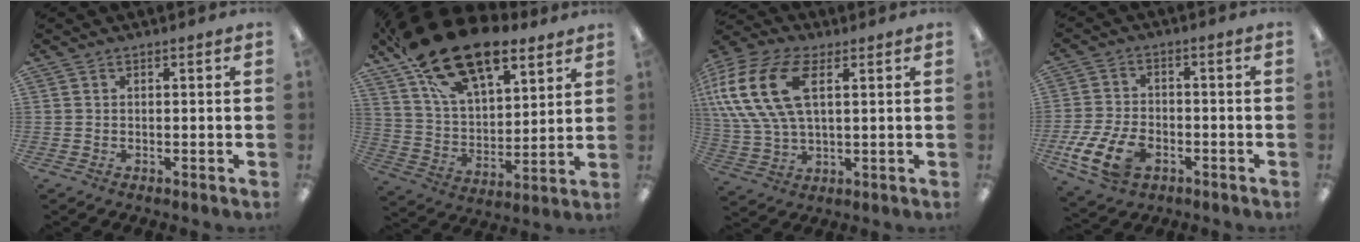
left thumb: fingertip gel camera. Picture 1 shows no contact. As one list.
[{"total": 23.5, "force": [16.6, 10.4, 13.0], "torque": [-0.239, -0.086, 0.298]}, {"total": 17.7, "force": [5.8, 9.8, 13.6], "torque": [-0.303, -0.001, 0.104]}, {"total": 11.9, "force": [-4.9, 7.3, 8.1], "torque": [-0.173, 0.016, -0.087]}]